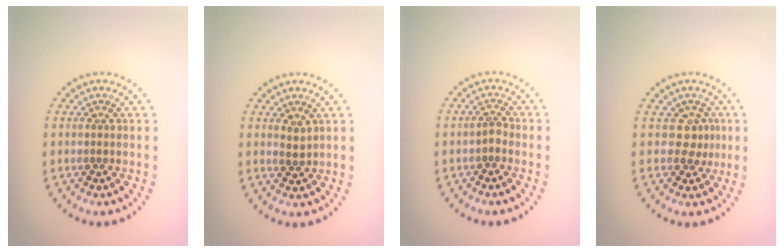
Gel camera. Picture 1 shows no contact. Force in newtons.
{"total": 1.0, "press": 0.9, "slide": 0.4}
{"total": 0.9, "press": 0.6, "slide": 0.8}
{"total": 1.8, "press": 1.3, "slide": 1.2}